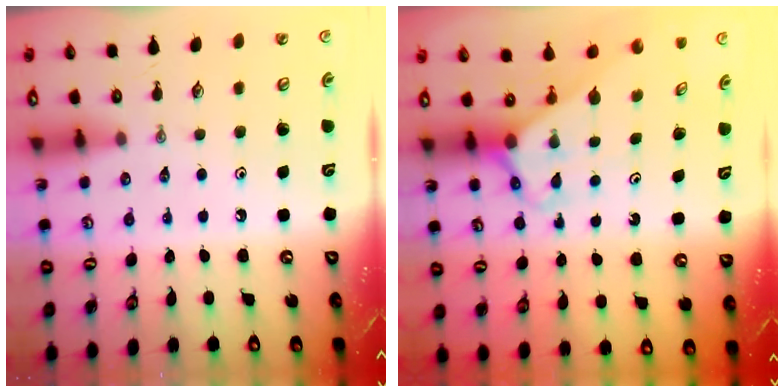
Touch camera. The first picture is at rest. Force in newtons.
{"total": 2.8, "press": 2.8, "slide": 0.1}